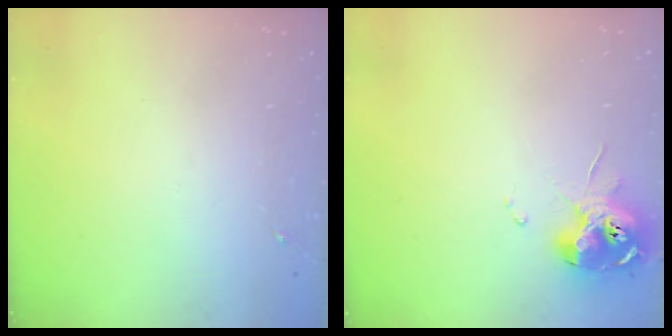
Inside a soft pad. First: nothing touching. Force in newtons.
{"total": 11.0, "press": 10.9, "slide": 1.3}